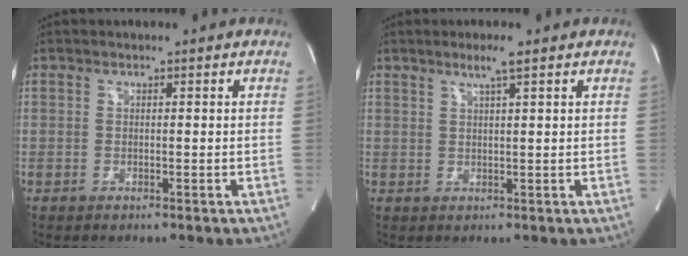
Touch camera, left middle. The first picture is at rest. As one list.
[{"total": 2.8, "force": [1.7, -0.3, 2.2], "torque": [-0.045, -0.001, 0.034]}]